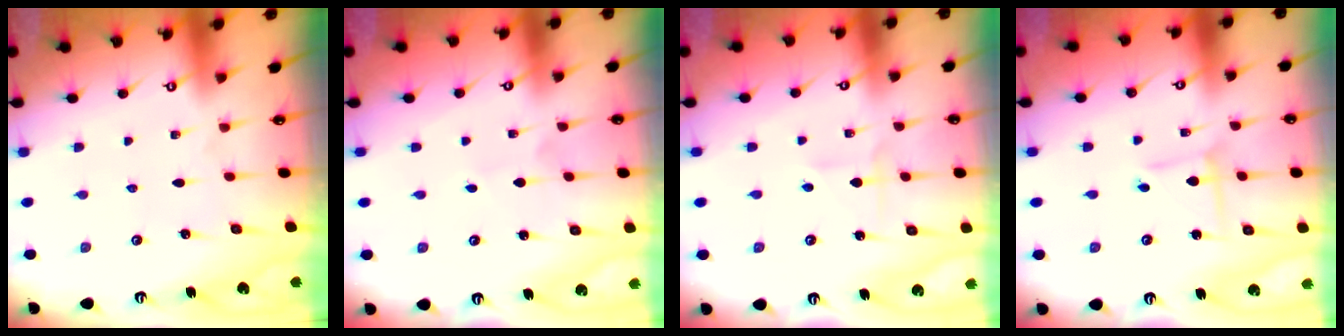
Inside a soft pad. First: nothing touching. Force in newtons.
{"total": 1.1, "press": 1.1, "slide": 0.1}
{"total": 2.0, "press": 2.0, "slide": 0.5}
{"total": 3.1, "press": 3.0, "slide": 0.3}